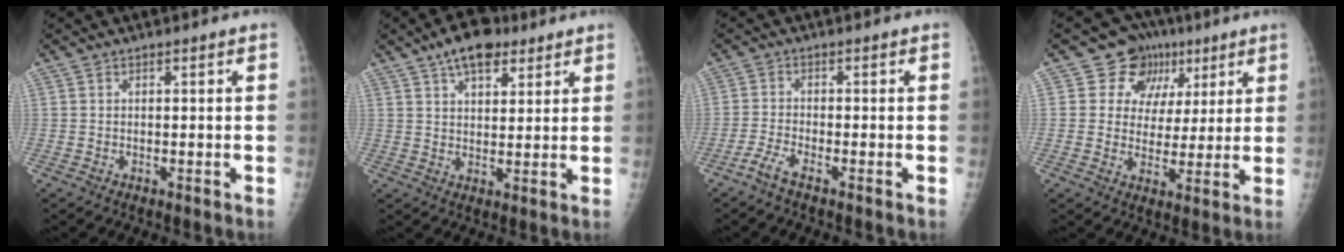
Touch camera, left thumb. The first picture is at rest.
{"total": 9.5, "force": [5.9, 4.8, 5.7], "torque": [-0.067, -0.012, 0.096]}
{"total": 3.0, "force": [-2.4, 0.4, 1.8], "torque": [-0.051, 0.006, -0.057]}
{"total": 10.5, "force": [5.0, 8.9, 2.4], "torque": [0.017, -0.001, 0.074]}